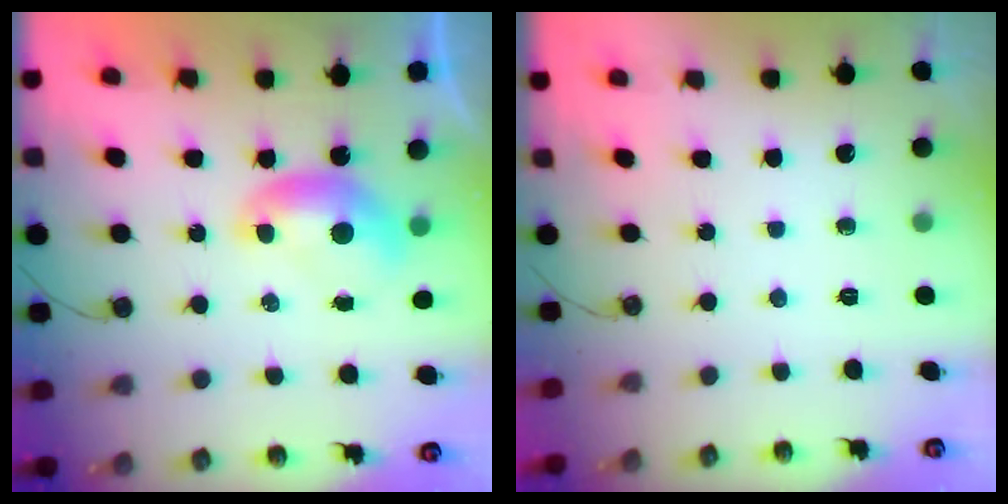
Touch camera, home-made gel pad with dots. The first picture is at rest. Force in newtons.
{"total": 0.0}